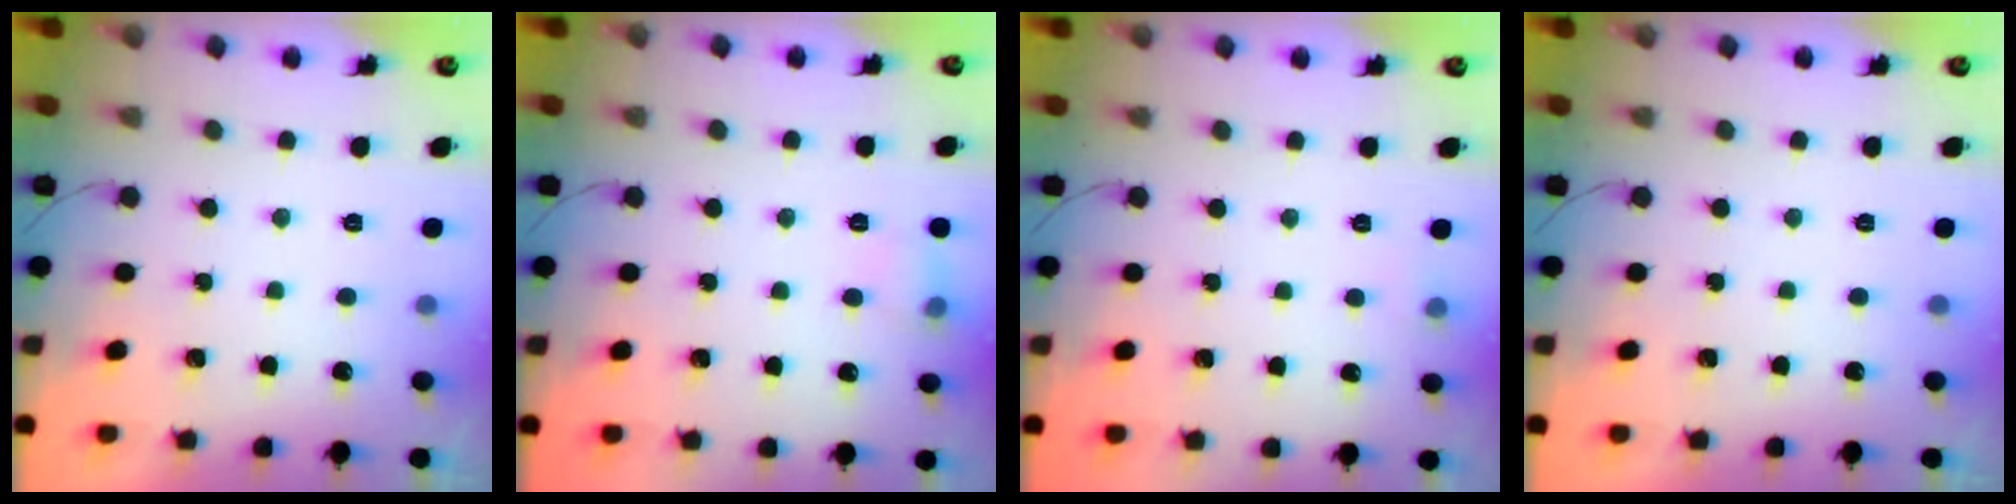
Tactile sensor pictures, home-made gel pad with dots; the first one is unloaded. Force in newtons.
{"total": 6.4, "press": 6.1, "slide": 1.9}
{"total": 7.1, "press": 2.9, "slide": 6.5}
{"total": 0.0}